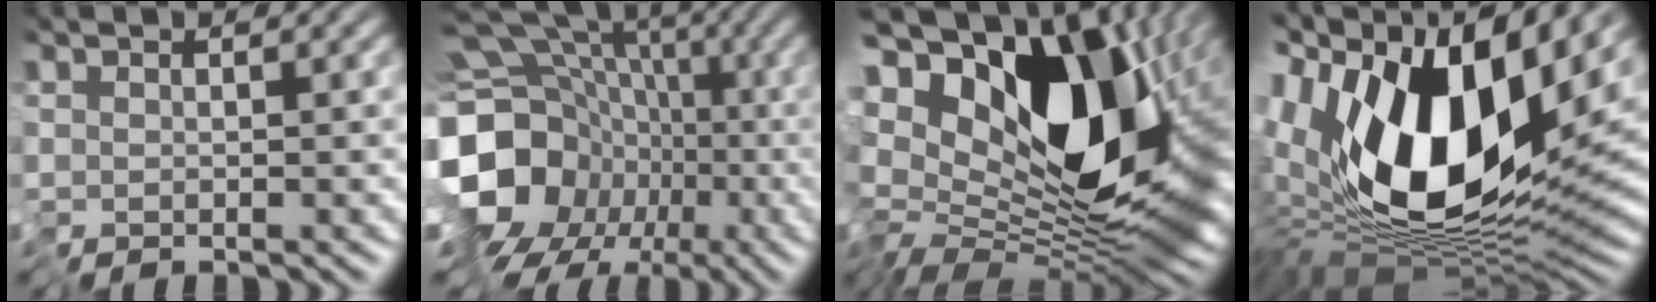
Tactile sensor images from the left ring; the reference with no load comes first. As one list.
[{"total": 18.5, "force": [-4.3, 15.5, 9.2], "torque": [-0.174, -0.003, -0.101]}, {"total": 15.5, "force": [2.8, 8.6, 12.6], "torque": [-0.223, 0.022, 0.038]}, {"total": 15.1, "force": [2.9, 7.1, 13.0], "torque": [-0.247, -0.013, 0.047]}]